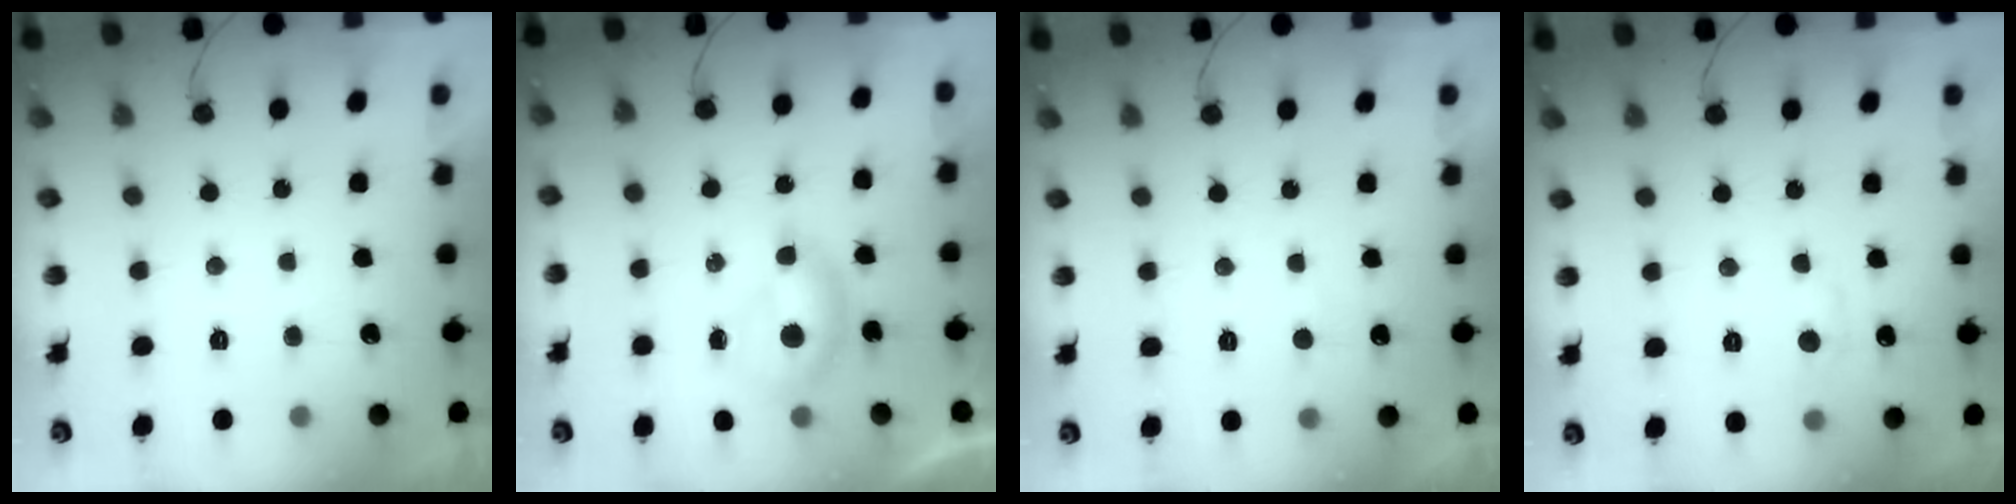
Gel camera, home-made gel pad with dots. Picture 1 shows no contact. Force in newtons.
{"total": 5.9, "press": 5.8, "slide": 0.8}
{"total": 2.9, "press": 2.9, "slide": 0.3}
{"total": 7.2, "press": 7.2, "slide": 1.0}